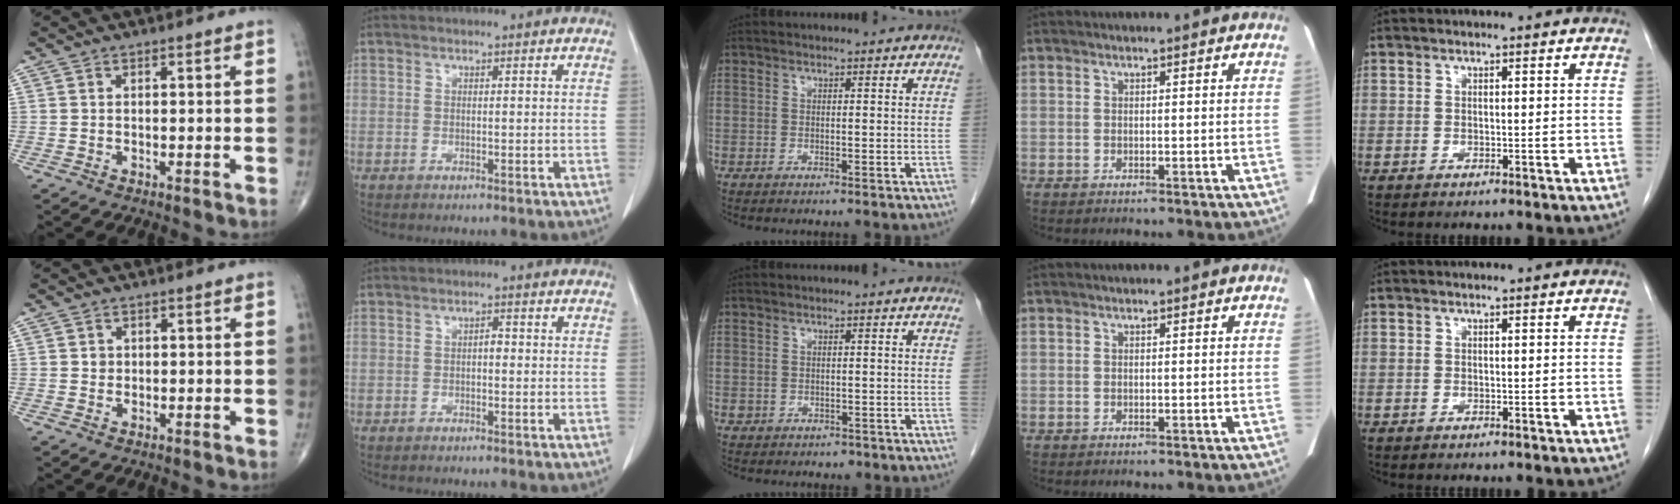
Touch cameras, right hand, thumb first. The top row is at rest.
{"thumb": {"total": 1.2, "force": [0.2, 1.2, 0.4], "torque": [-0.002, 0.002, 0.003]}, "index": {"total": 1.1, "force": [-0.1, 0.5, 0.9], "torque": [-0.012, 0.005, -0.004]}, "middle": {"total": 1.4, "force": [-0.6, 1.2, 0.4], "torque": [-0.006, 0.004, -0.003]}}